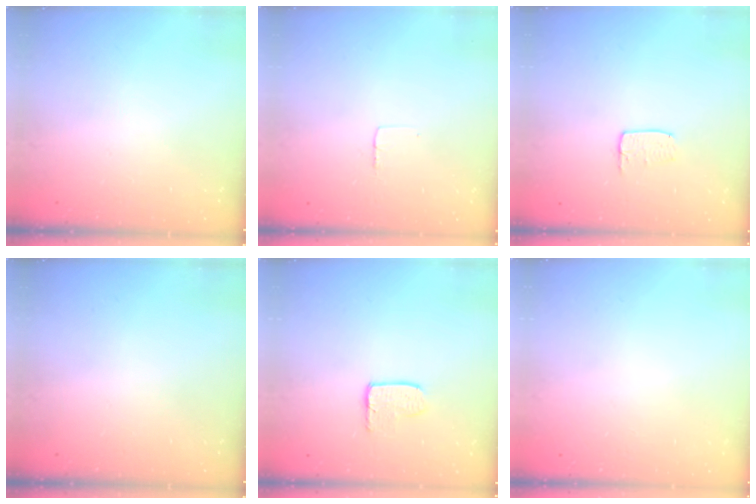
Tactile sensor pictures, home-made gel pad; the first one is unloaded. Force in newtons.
{"total": 2.3, "press": 2.3, "slide": 0.1}
{"total": 5.4, "press": 5.4, "slide": 0.3}
{"total": 0.0}
{"total": 3.7, "press": 3.7, "slide": 0.2}
{"total": 0.0}